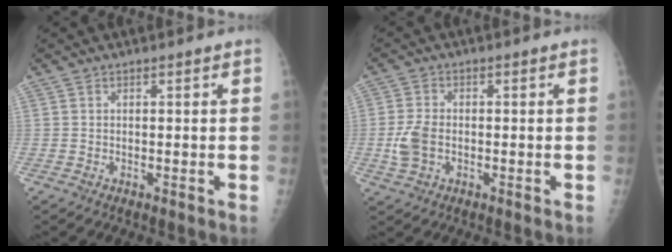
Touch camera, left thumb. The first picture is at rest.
{"total": 5.2, "force": [-1.2, 3.5, 3.6], "torque": [-0.081, 0.007, -0.023]}